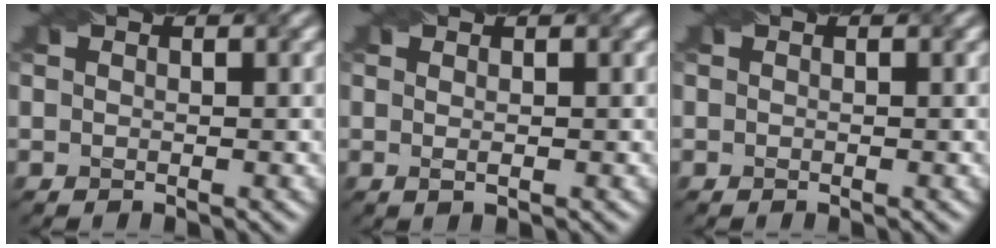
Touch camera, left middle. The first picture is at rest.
{"total": 0.7, "force": [0.2, 0.0, 0.7], "torque": [-0.010, -0.003, 0.004]}
{"total": 0.0}